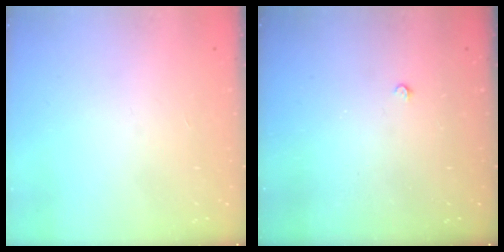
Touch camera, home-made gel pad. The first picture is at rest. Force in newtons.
{"total": 2.3, "press": 2.3, "slide": 0.4}